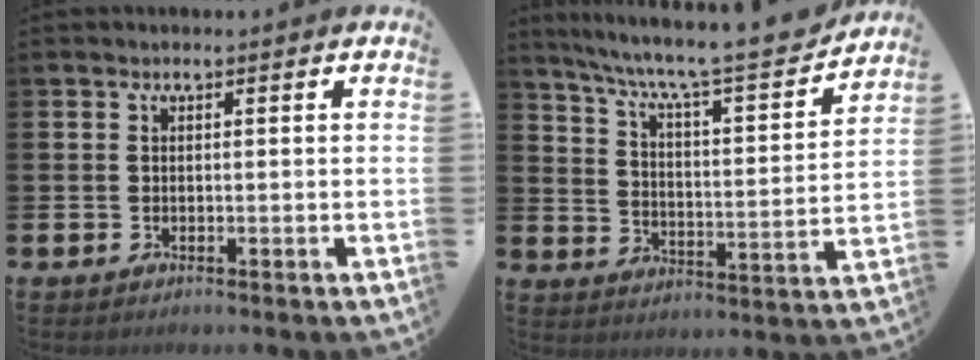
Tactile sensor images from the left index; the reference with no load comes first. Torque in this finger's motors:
{"motor_torque": [0.43, -0.45, 0.62, 0.11]}